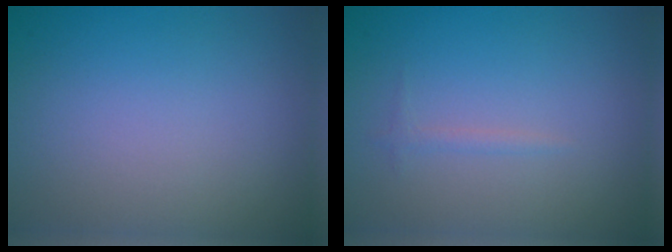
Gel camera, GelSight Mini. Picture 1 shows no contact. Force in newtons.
{"total": 0.7, "press": 0.7, "slide": 0.1}